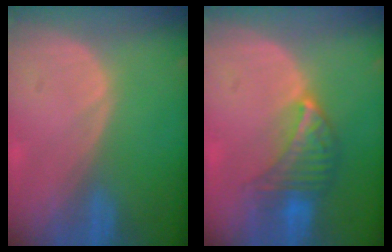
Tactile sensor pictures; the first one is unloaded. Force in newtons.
{"total": 6.9, "press": 6.2, "slide": 2.8}